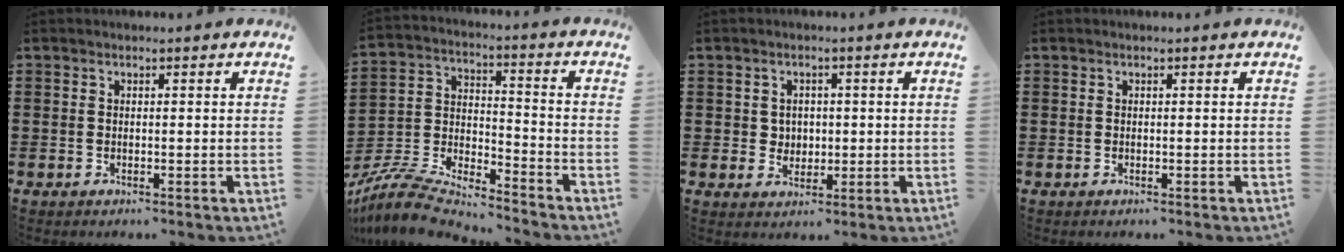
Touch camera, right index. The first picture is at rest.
{"total": 7.0, "force": [-6.7, 1.1, 1.9], "torque": [-0.058, -0.008, -0.138]}
{"total": 2.4, "force": [0.6, 2.3, 0.7], "torque": [-0.022, 0.012, 0.007]}
{"total": 0.0}